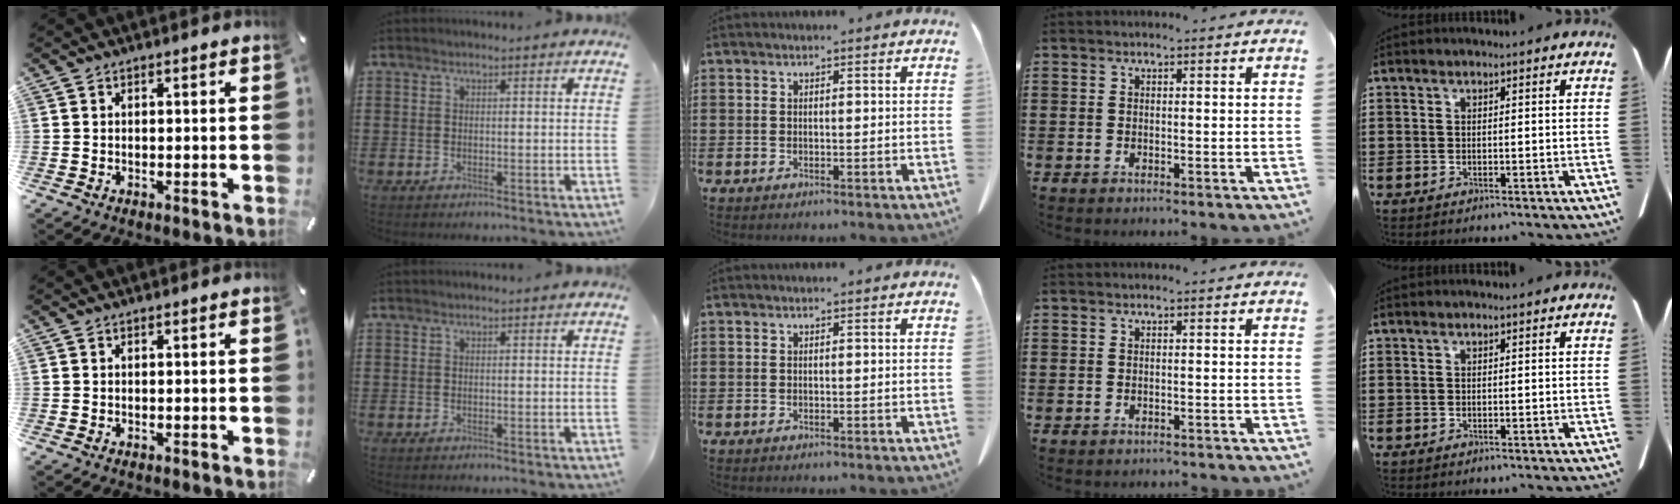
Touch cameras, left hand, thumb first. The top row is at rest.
{"ring": {"total": 0.6, "force": [-0.6, 0.1, 0.1], "torque": [-0.003, -0.001, -0.012]}}